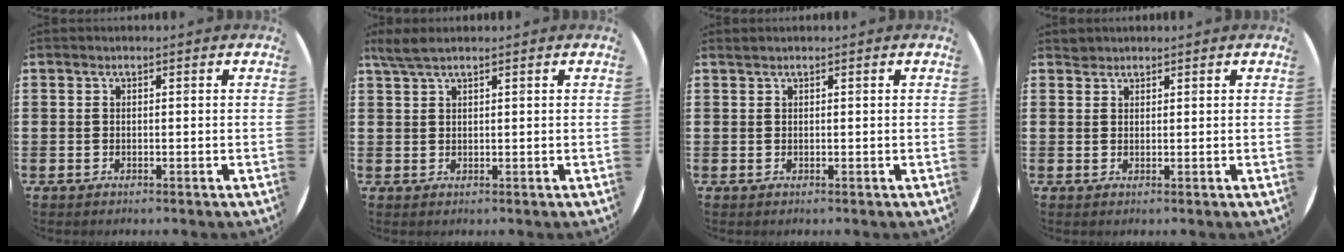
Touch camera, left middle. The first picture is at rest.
{"total": 2.4, "force": [1.8, 0.3, 1.5], "torque": [-0.031, 0.004, 0.033]}
{"total": 0.0}
{"total": 1.0, "force": [1.0, 0.3, -0.1], "torque": [0.000, 0.001, 0.020]}